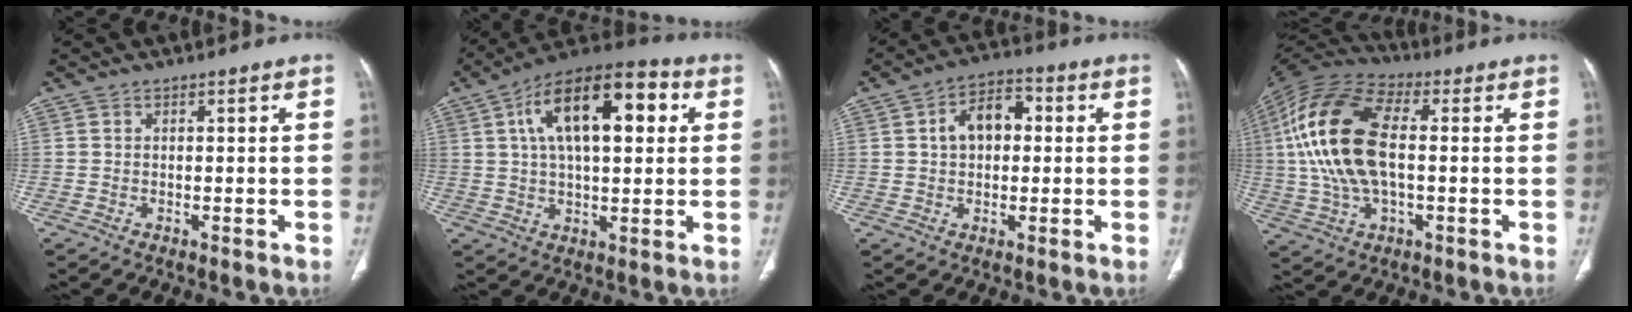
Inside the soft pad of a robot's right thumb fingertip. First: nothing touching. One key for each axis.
{"total": 19.1, "fx": 5.3, "fy": 8.9, "fz": 16.1, "tx": -0.237, "ty": 0.017, "tz": 0.074}
{"total": 8.3, "fx": 1.3, "fy": 5.5, "fz": 6.0, "tx": -0.082, "ty": 0.023, "tz": 0.014}
{"total": 19.9, "fx": 1.3, "fy": 10.0, "fz": 17.1, "tx": -0.362, "ty": 0.018, "tz": 0.019}